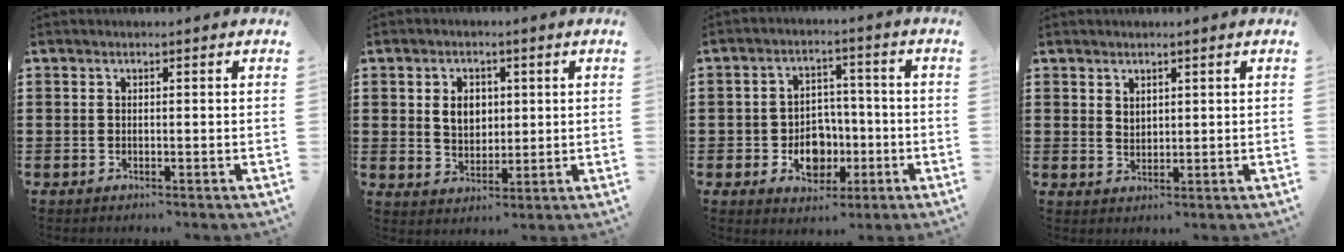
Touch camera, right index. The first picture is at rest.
{"total": 4.5, "force": [0.8, 3.4, 2.8], "torque": [-0.058, 0.009, 0.009]}
{"total": 6.4, "force": [-1.7, 5.3, 3.0], "torque": [-0.037, 0.006, -0.030]}
{"total": 1.8, "force": [1.5, 1.0, 0.3], "torque": [-0.008, 0.003, 0.029]}